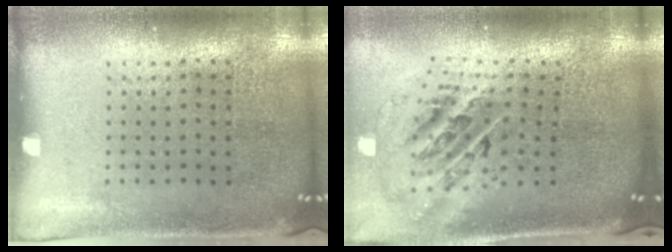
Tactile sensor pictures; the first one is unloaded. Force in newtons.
{"total": 2.3, "press": 1.6, "slide": 1.7}